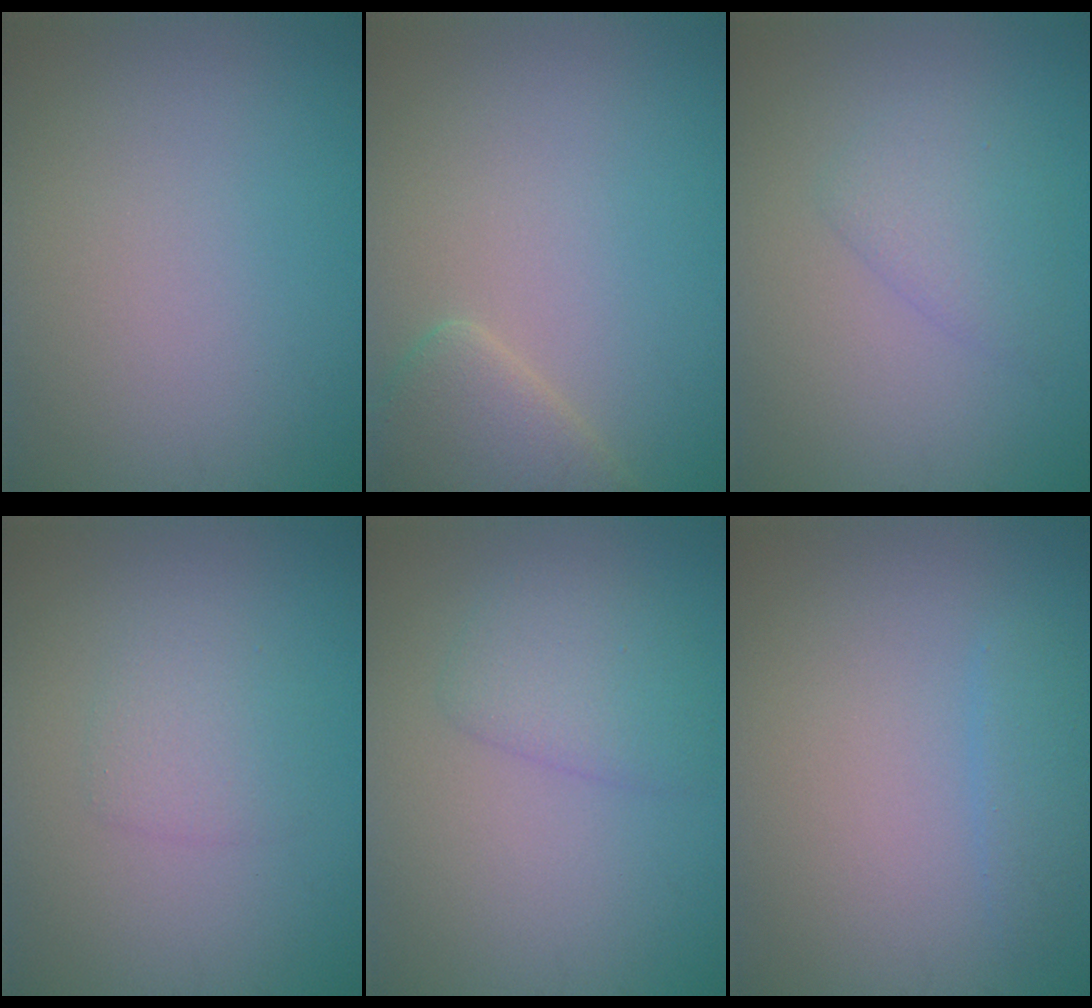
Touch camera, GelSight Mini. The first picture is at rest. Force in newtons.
{"total": 3.3, "press": 3.3, "slide": 0.2}
{"total": 2.2, "press": 2.2, "slide": 0.2}
{"total": 1.8, "press": 1.8, "slide": 0.2}
{"total": 2.6, "press": 2.6, "slide": 0.1}
{"total": 1.4, "press": 1.4, "slide": 0.1}